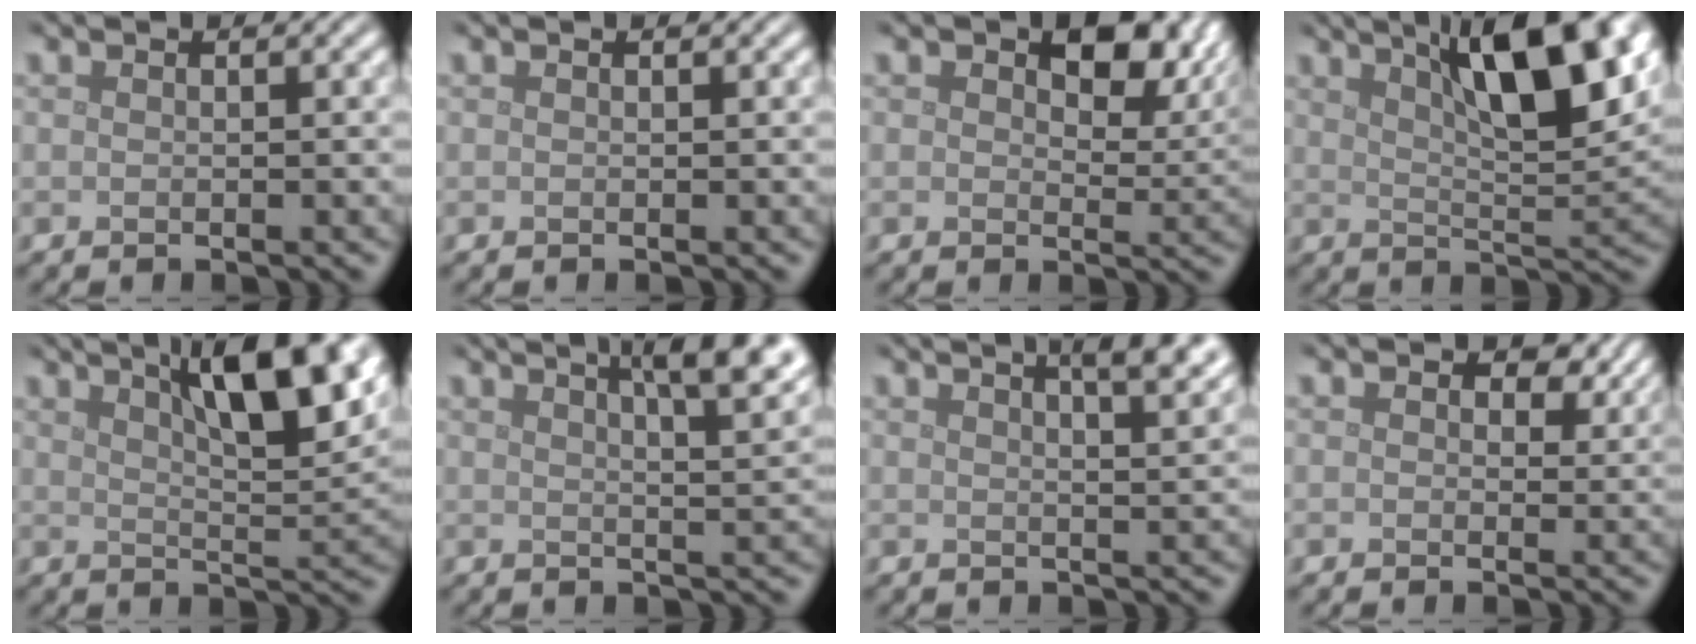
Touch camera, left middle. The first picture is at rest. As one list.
[{"total": 0.0}, {"total": 6.0, "force": [2.2, 3.5, 4.3], "torque": [-0.058, -0.009, 0.027]}, {"total": 10.1, "force": [5.1, 2.8, 8.3], "torque": [-0.118, 0.016, 0.081]}, {"total": 9.2, "force": [4.9, 2.6, 7.4], "torque": [-0.099, 0.019, 0.071]}, {"total": 9.1, "force": [5.0, 3.3, 6.8], "torque": [-0.048, 0.044, 0.041]}, {"total": 6.8, "force": [4.2, 2.6, 4.7], "torque": [-0.025, 0.043, 0.029]}, {"total": 3.2, "force": [1.5, 2.1, 2.0], "torque": [-0.028, -0.005, 0.016]}]